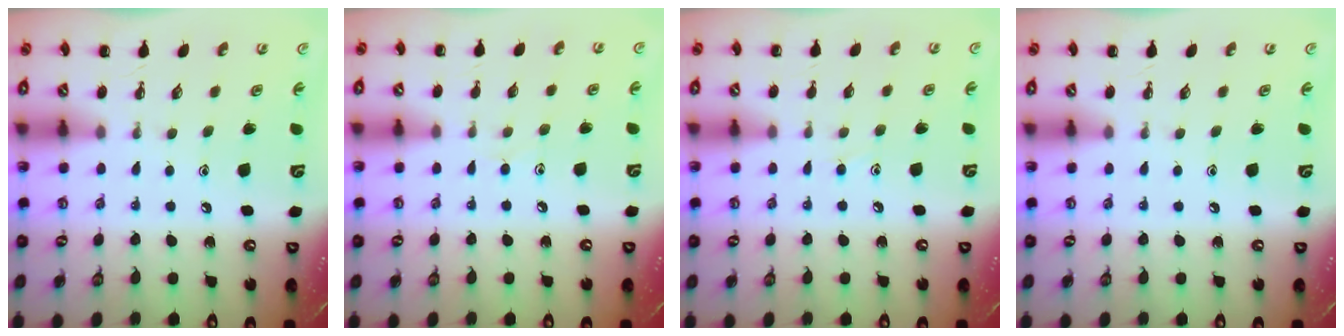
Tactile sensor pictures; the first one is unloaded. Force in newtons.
{"total": 5.0, "press": 4.6, "slide": 1.8}
{"total": 3.7, "press": 3.4, "slide": 1.3}
{"total": 0.0}